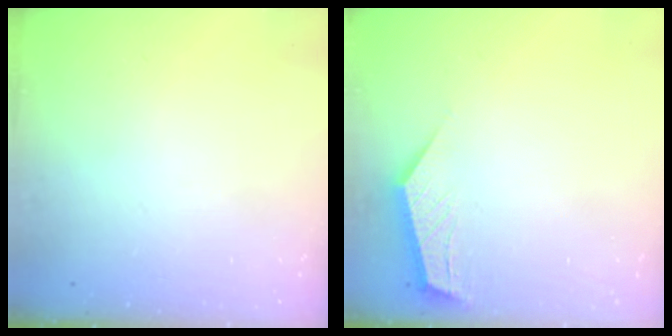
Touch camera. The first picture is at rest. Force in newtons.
{"total": 2.3, "press": 2.3, "slide": 0.3}